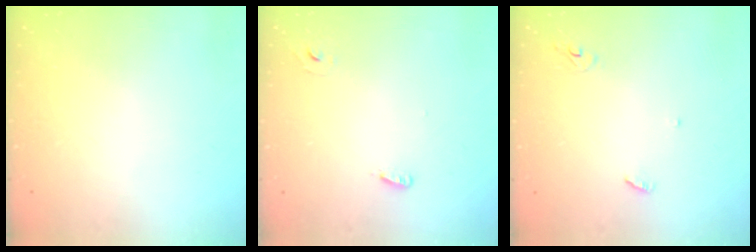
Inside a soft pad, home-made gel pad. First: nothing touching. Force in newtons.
{"total": 2.6, "press": 2.5, "slide": 0.6}
{"total": 3.1, "press": 3.1, "slide": 0.2}